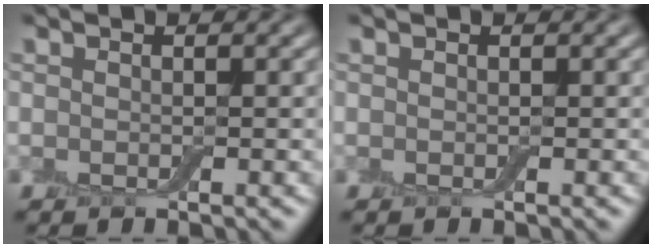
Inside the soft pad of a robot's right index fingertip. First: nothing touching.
{"total": 0.0}